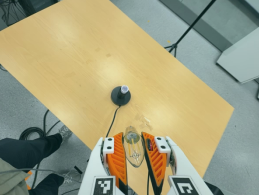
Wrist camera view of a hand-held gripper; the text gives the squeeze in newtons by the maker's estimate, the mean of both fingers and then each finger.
{"total": 21.2, "left": 24.1, "right": 18.2}